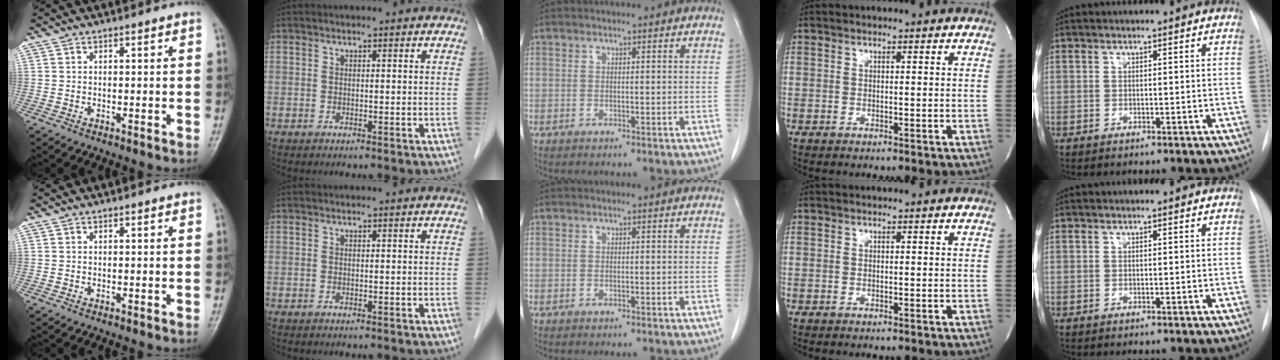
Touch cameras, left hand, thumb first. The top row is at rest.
{}